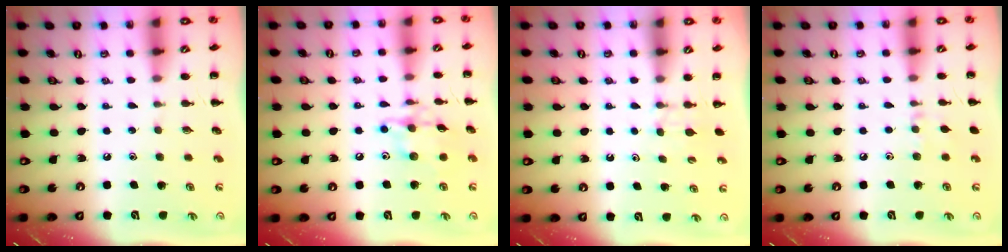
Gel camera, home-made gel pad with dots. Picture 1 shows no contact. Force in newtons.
{"total": 11.6, "press": 11.6, "slide": 0.5}
{"total": 2.9, "press": 2.7, "slide": 1.1}
{"total": 6.0, "press": 5.7, "slide": 1.9}